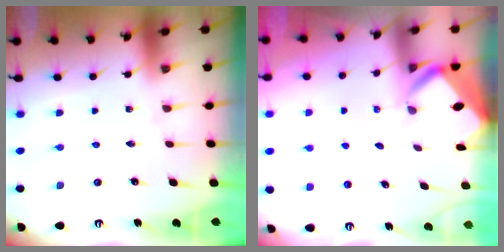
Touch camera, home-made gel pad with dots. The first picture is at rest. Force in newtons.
{"total": 3.3, "press": 3.3, "slide": 0.1}